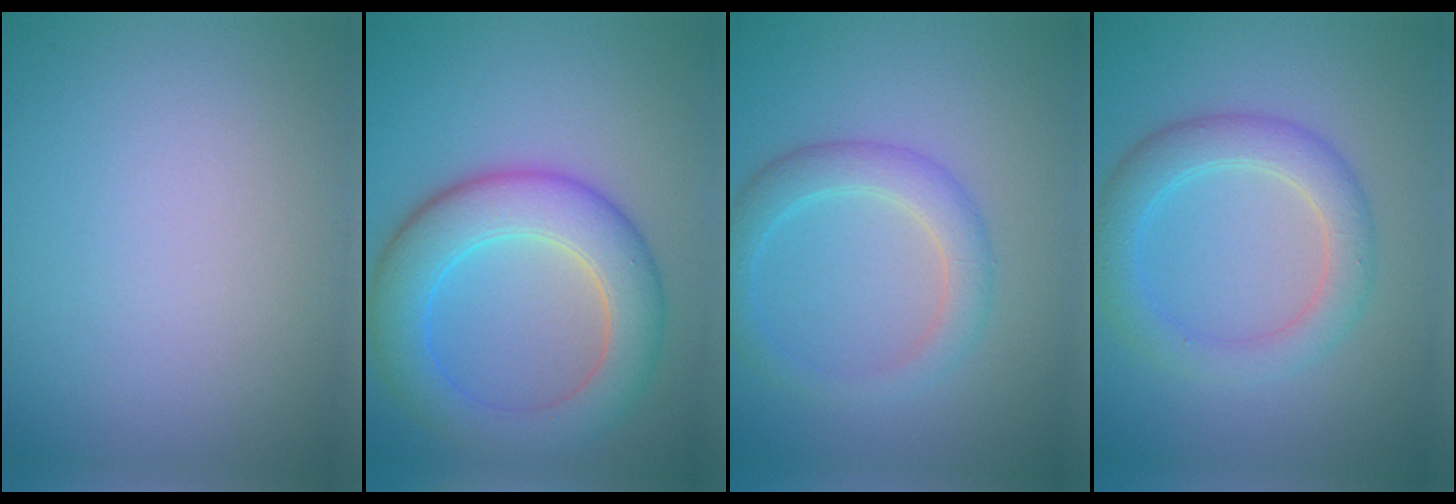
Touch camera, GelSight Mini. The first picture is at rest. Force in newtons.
{"total": 7.3, "press": 7.3, "slide": 0.1}
{"total": 3.4, "press": 3.4, "slide": 0.2}
{"total": 4.2, "press": 4.2, "slide": 0.1}